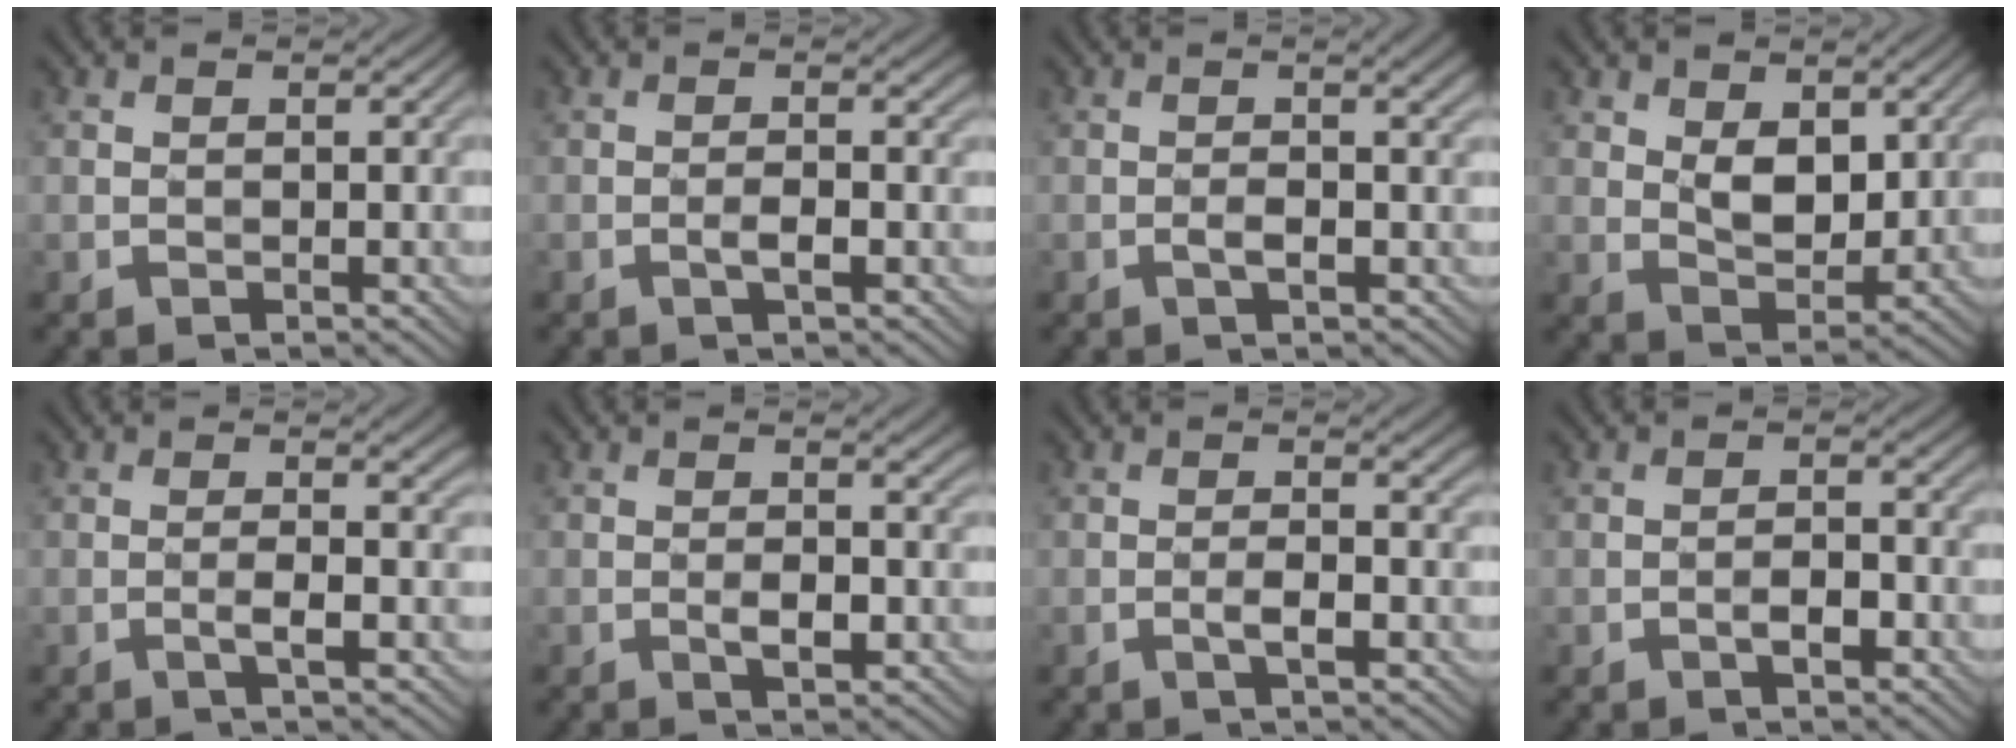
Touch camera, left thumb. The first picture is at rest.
{"total": 1.6, "force": [-0.7, -0.1, 1.4], "torque": [-0.029, 0.007, -0.012]}
{"total": 2.8, "force": [-0.2, 0.2, 2.8], "torque": [-0.049, 0.007, -0.005]}
{"total": 5.2, "force": [1.9, 3.1, 3.8], "torque": [-0.078, -0.006, 0.037]}
{"total": 3.4, "force": [-0.5, 0.1, 3.3], "torque": [-0.051, 0.008, -0.017]}
{"total": 2.8, "force": [-0.4, 0.3, 2.8], "torque": [-0.049, 0.003, -0.006]}
{"total": 2.4, "force": [-0.7, -0.1, 2.3], "torque": [-0.043, 0.006, -0.015]}
{"total": 1.9, "force": [-1.1, 0.5, 1.5], "torque": [-0.025, 0.008, -0.020]}